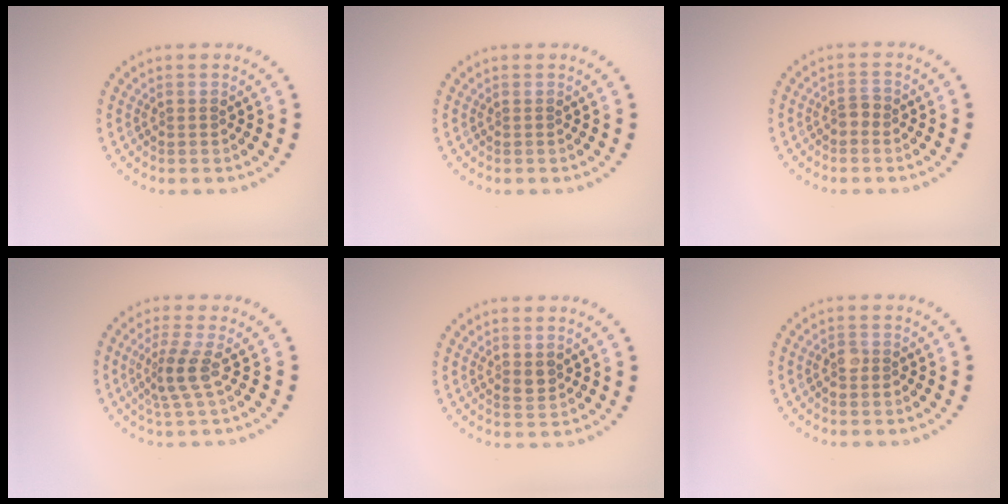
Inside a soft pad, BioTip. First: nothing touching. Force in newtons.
{"total": 0.0}
{"total": 1.1, "press": 1.1, "slide": 0.5}
{"total": 2.6, "press": 1.9, "slide": 1.8}
{"total": 1.4, "press": 1.4, "slide": 0.3}
{"total": 1.0, "press": 0.9, "slide": 0.5}